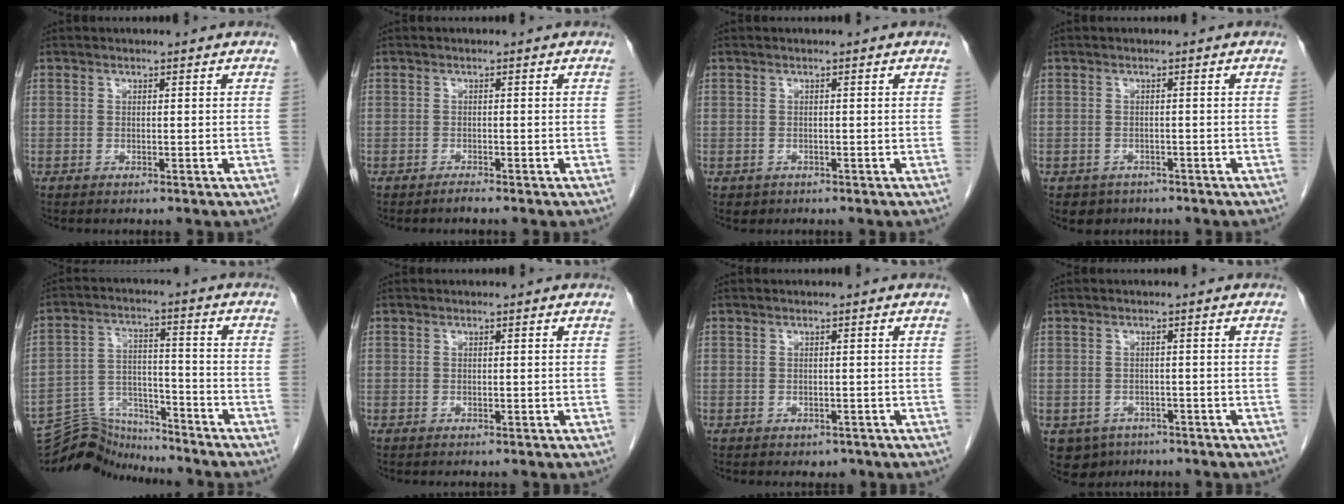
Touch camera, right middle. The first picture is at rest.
{"total": 0.7, "force": [-0.6, -0.2, 0.3], "torque": [-0.009, -0.002, -0.011]}
{"total": 0.8, "force": [-0.4, 0.7, 0.1], "torque": [-0.009, 0.002, -0.001]}
{"total": 2.7, "force": [-1.8, 2.0, 0.1], "torque": [-0.008, 0.005, -0.026]}
{"total": 9.5, "force": [-9.4, 0.9, -0.5], "torque": [0.000, 0.029, -0.172]}
{"total": 0.0}
{"total": 0.9, "force": [-0.5, 0.7, 0.2], "torque": [-0.004, 0.000, -0.002]}
{"total": 4.6, "force": [-2.9, 3.5, 0.9], "torque": [-0.014, 0.002, -0.039]}